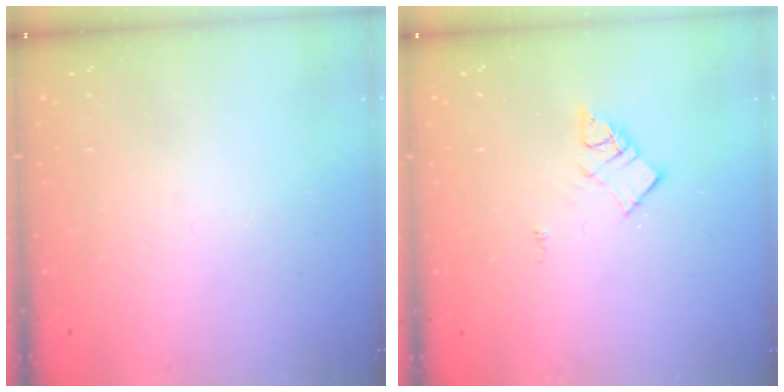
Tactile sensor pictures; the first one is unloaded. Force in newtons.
{"total": 6.9, "press": 6.9, "slide": 0.3}